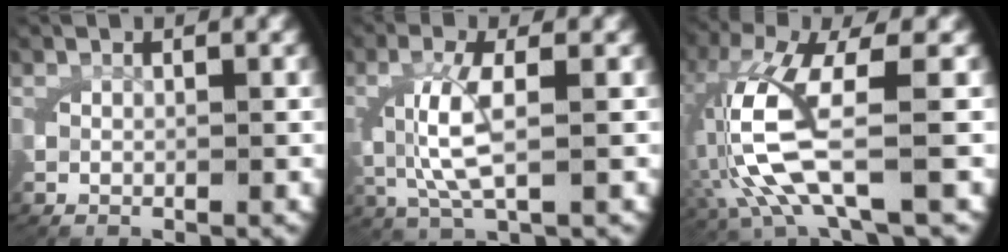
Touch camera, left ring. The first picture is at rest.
{"total": 4.1, "force": [0.0, 1.4, 3.8], "torque": [-0.099, -0.009, 0.010]}
{"total": 7.7, "force": [0.1, 2.9, 7.1], "torque": [-0.185, -0.016, 0.018]}